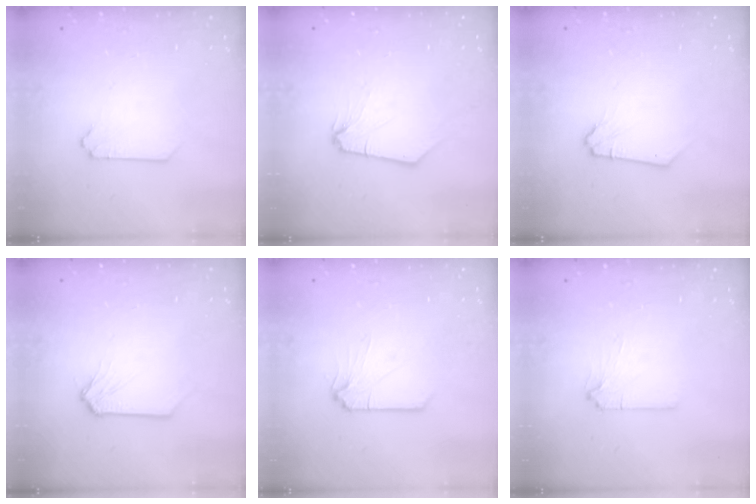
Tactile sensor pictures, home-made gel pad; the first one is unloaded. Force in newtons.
{"total": 0.6, "press": 0.5, "slide": 0.1}
{"total": 0.0}
{"total": 0.6, "press": 0.6, "slide": 0.1}
{"total": 0.7, "press": 0.7, "slide": 0.0}
{"total": 1.7, "press": 1.7, "slide": 0.4}